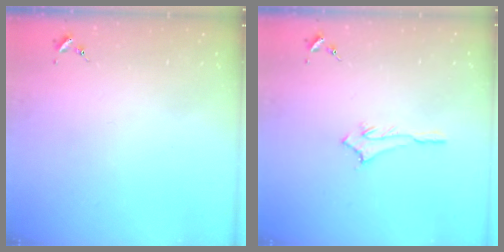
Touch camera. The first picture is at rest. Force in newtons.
{"total": 2.8, "press": 2.7, "slide": 0.4}